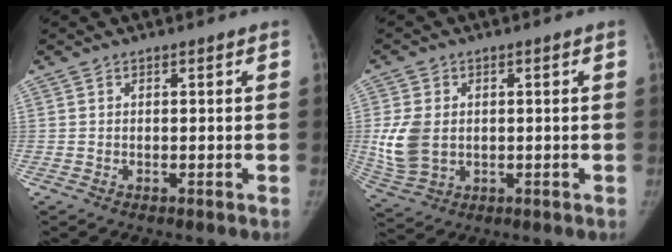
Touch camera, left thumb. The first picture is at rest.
{"total": 8.4, "force": [0.3, 6.3, 5.6], "torque": [-0.110, -0.001, 0.020]}